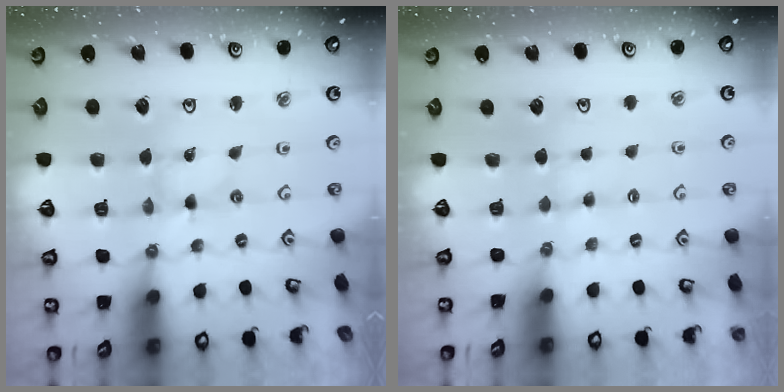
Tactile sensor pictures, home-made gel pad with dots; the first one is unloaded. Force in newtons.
{"total": 2.7, "press": 2.7, "slide": 0.4}